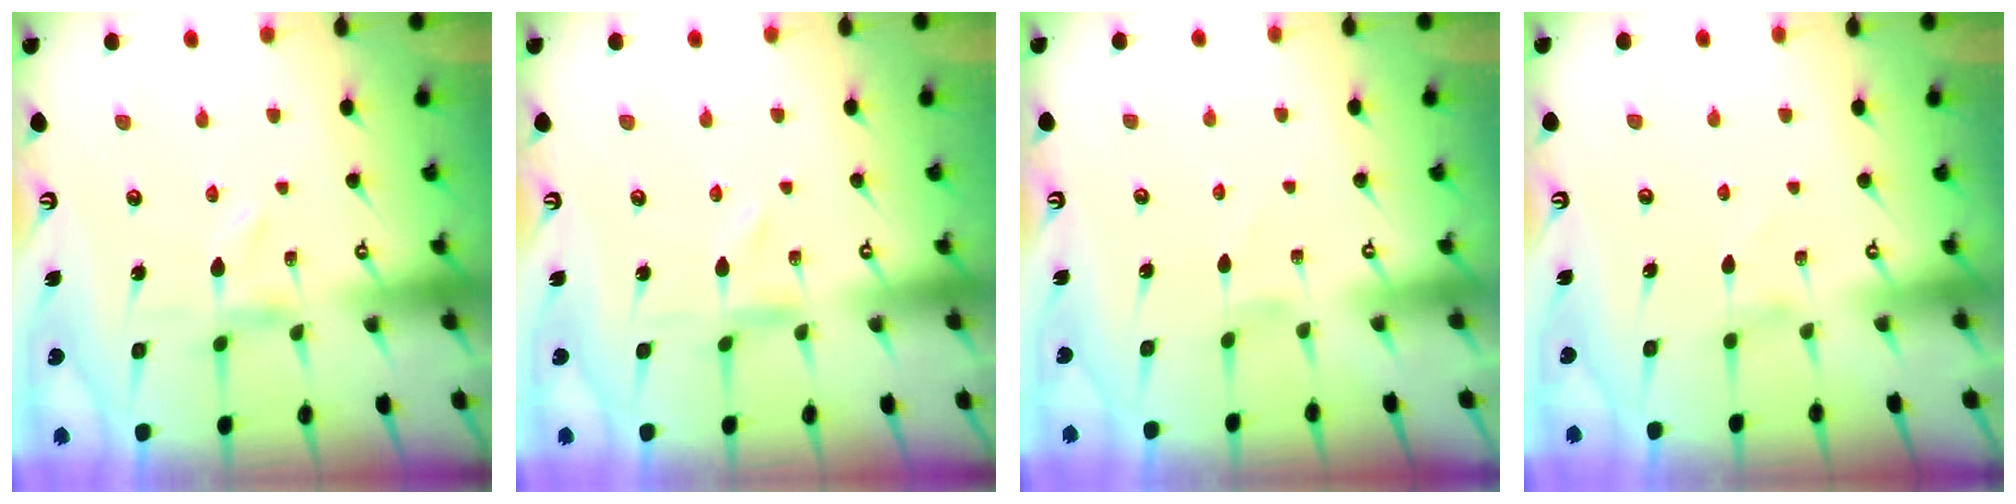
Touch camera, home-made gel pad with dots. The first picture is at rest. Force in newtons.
{"total": 0.0}
{"total": 0.7, "press": 0.7, "slide": 0.1}
{"total": 0.0}